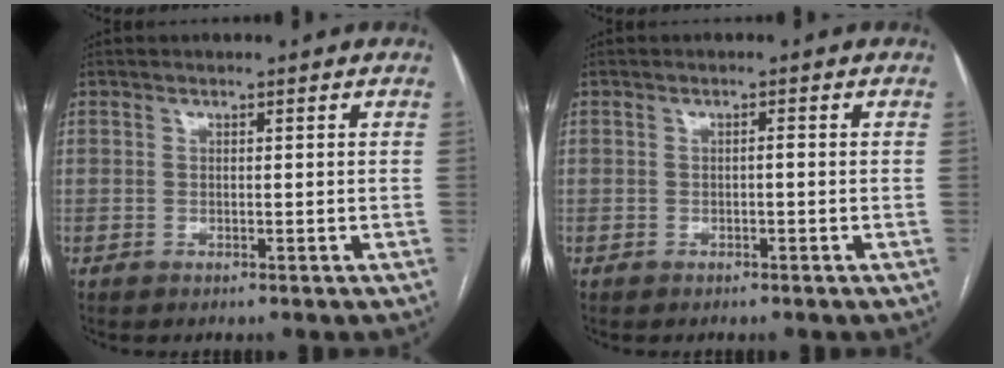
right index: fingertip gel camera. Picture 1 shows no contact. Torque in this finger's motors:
{"motor_torque": [0.50, -0.39, 0.30, 0.10]}